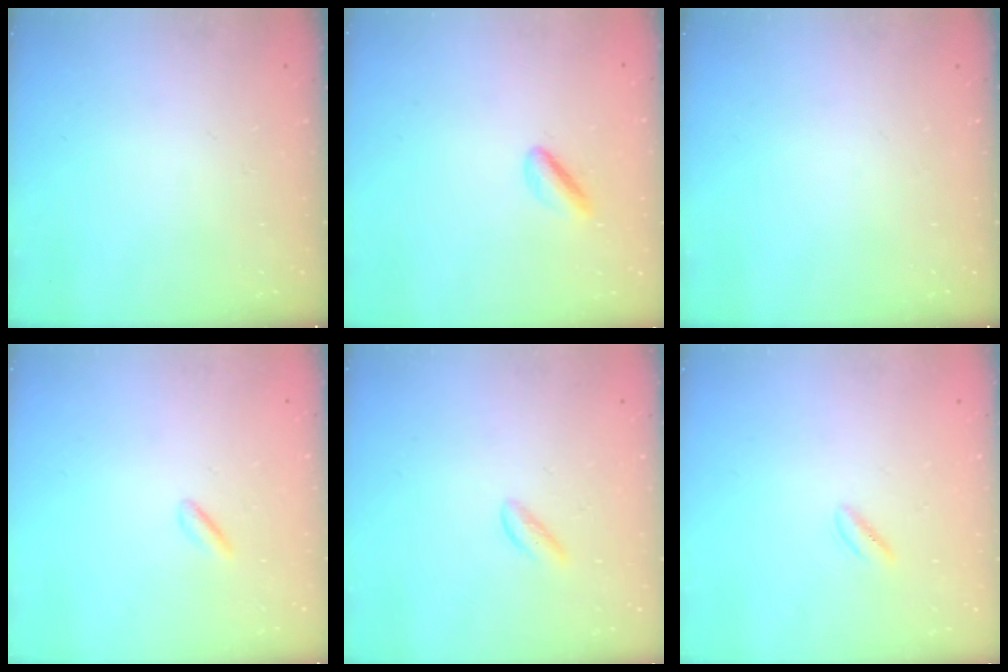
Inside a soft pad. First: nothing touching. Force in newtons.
{"total": 2.7, "press": 2.7, "slide": 0.6}
{"total": 0.0}
{"total": 1.5, "press": 1.3, "slide": 0.8}
{"total": 1.4, "press": 1.4, "slide": 0.3}
{"total": 1.4, "press": 1.0, "slide": 0.9}